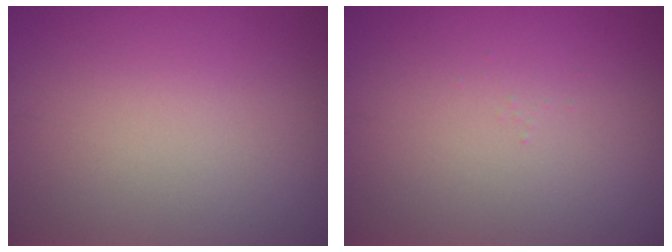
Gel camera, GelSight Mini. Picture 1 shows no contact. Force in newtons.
{"total": 0.0}